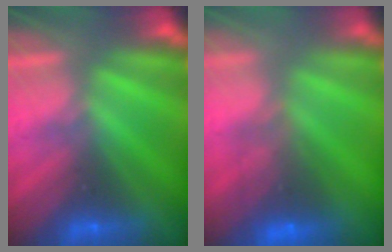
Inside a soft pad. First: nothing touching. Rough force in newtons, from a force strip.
{"total": 7.8}